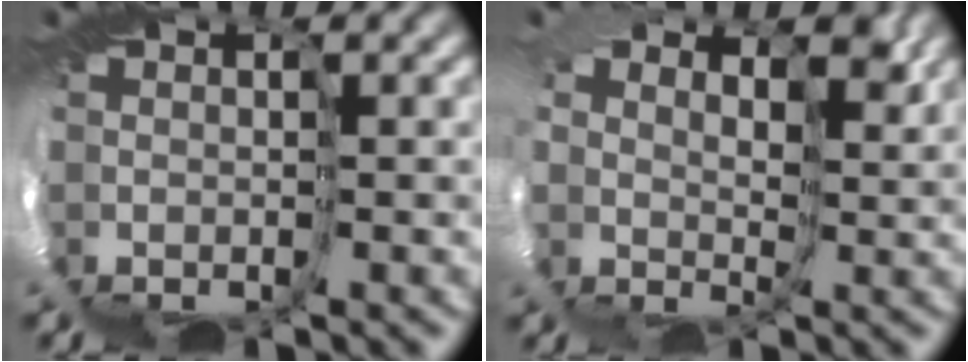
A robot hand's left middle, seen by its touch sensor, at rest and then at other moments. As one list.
[{"total": 6.4, "force": [3.5, 3.9, 3.6], "torque": [-0.077, 0.008, 0.065]}]